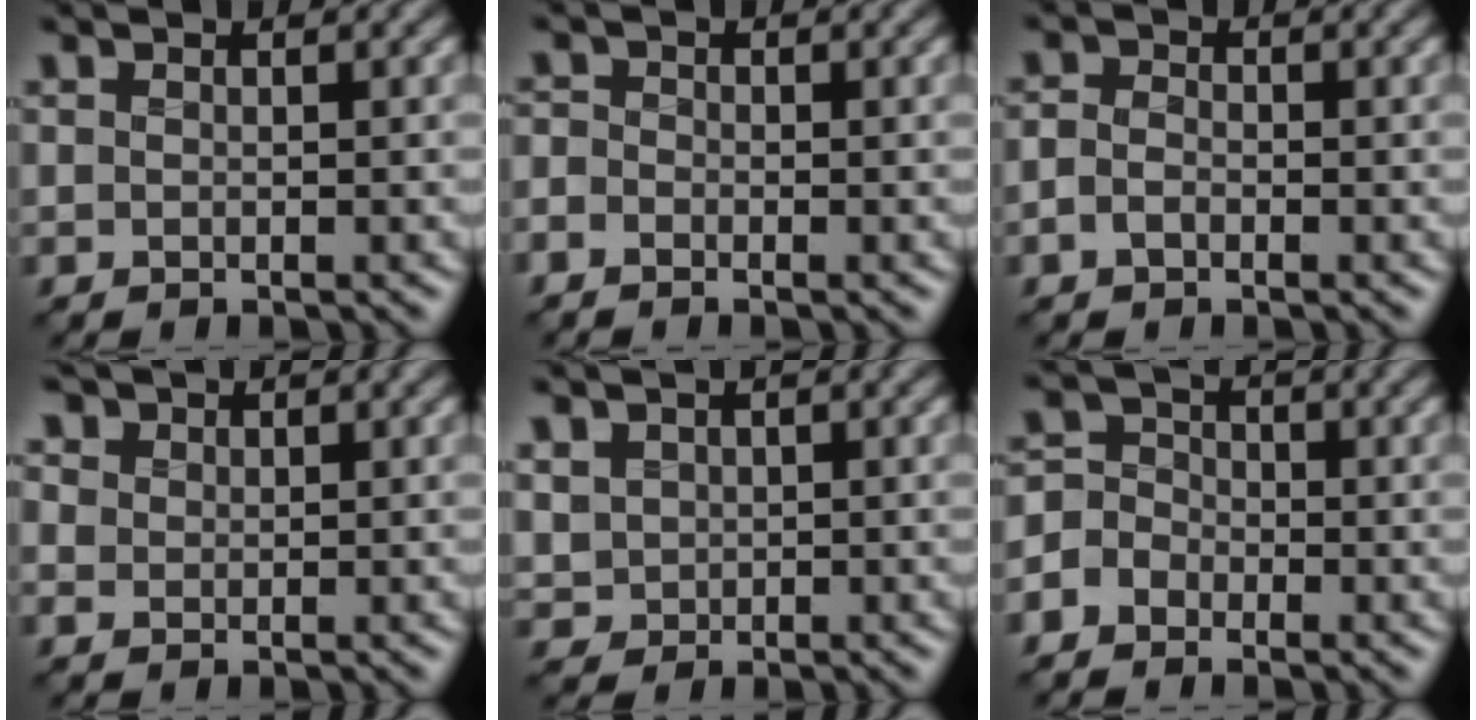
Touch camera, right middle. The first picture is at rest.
{"total": 1.3, "force": [-0.8, 0.8, 0.6], "torque": [-0.009, -0.003, -0.019]}
{"total": 1.5, "force": [-0.7, 1.0, 0.9], "torque": [-0.018, 0.002, -0.017]}
{"total": 2.3, "force": [1.0, 1.9, 0.7], "torque": [-0.020, 0.007, 0.010]}
{"total": 2.6, "force": [1.0, 2.2, 0.9], "torque": [-0.044, 0.004, 0.033]}
{"total": 3.4, "force": [-1.6, 2.9, 1.0], "torque": [-0.001, 0.008, -0.040]}